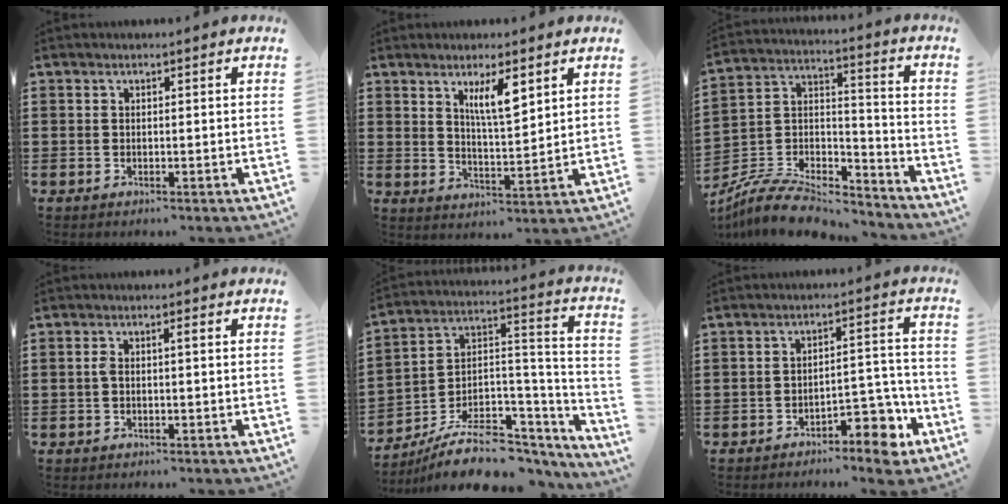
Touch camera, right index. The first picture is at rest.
{"total": 6.0, "force": [3.2, 1.6, 4.8], "torque": [-0.095, 0.004, 0.053]}
{"total": 8.5, "force": [-7.8, 2.2, 2.5], "torque": [-0.053, 0.010, -0.154]}
{"total": 1.8, "force": [-0.1, 0.4, 1.7], "torque": [-0.032, 0.002, -0.003]}
{"total": 10.2, "force": [-7.0, 5.5, 5.0], "torque": [-0.092, 0.021, -0.122]}
{"total": 6.5, "force": [-4.8, 2.3, 3.8], "torque": [-0.058, 0.014, -0.086]}